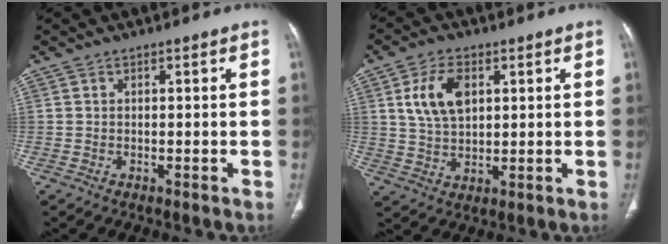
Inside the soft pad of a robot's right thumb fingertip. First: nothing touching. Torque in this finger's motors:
{"motor_torque": [-0.57, 0.66, 0.44, 0.10, 0.07]}